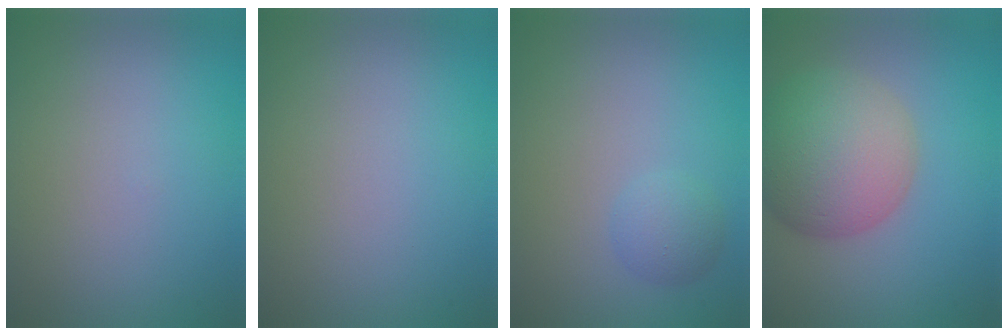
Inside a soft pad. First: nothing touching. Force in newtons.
{"total": 0.0}
{"total": 1.9, "press": 1.9, "slide": 0.1}
{"total": 9.4, "press": 9.4, "slide": 0.7}